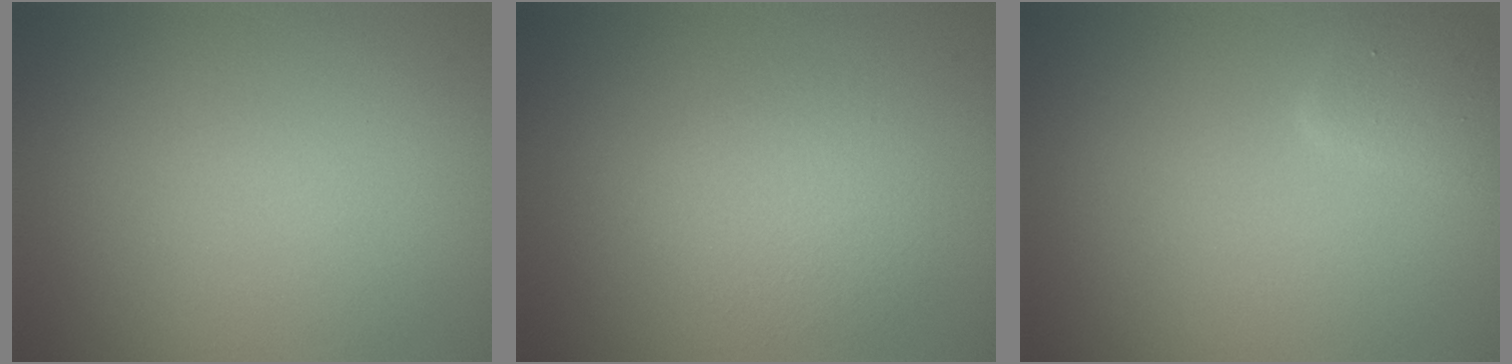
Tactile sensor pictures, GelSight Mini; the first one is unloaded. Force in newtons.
{"total": 3.0, "press": 3.0, "slide": 0.1}
{"total": 1.9, "press": 1.9, "slide": 0.2}